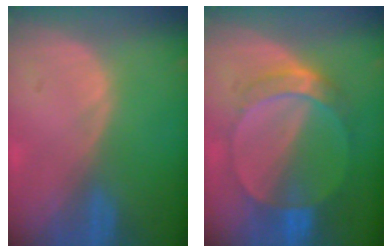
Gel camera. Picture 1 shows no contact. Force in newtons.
{"total": 7.2, "press": 6.4, "slide": 3.4}